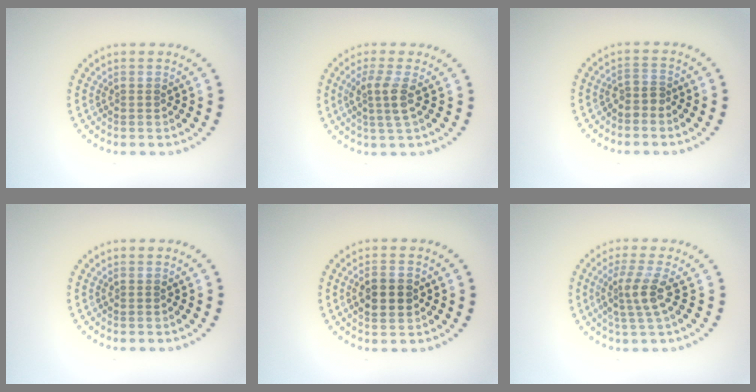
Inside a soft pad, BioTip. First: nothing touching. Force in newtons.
{"total": 2.5, "press": 2.0, "slide": 1.5}
{"total": 1.6, "press": 1.2, "slide": 1.0}
{"total": 0.0}
{"total": 2.9, "press": 2.9, "slide": 0.1}
{"total": 2.9, "press": 2.1, "slide": 1.9}